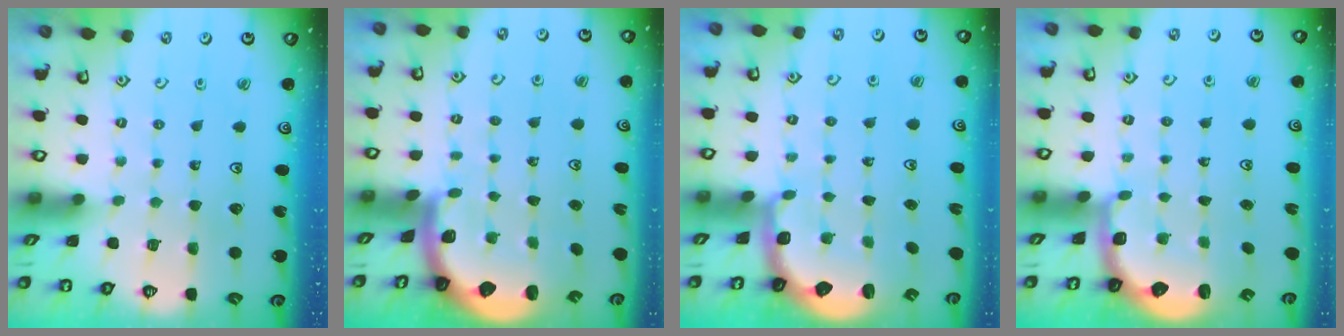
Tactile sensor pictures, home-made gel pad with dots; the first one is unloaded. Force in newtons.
{"total": 1.9, "press": 1.9, "slide": 0.3}
{"total": 2.6, "press": 2.0, "slide": 1.7}
{"total": 2.6, "press": 2.0, "slide": 1.7}